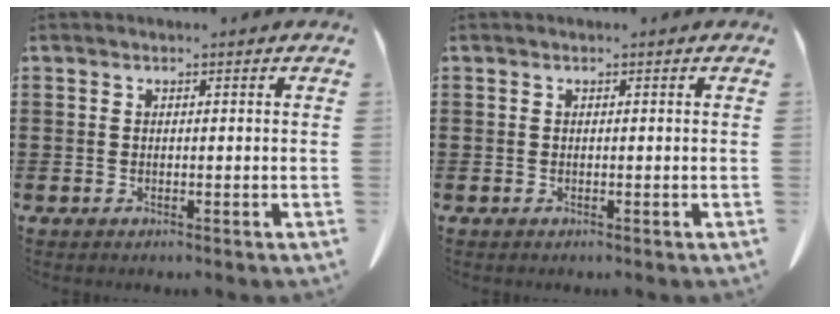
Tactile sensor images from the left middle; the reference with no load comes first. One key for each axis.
{"total": 0.0}